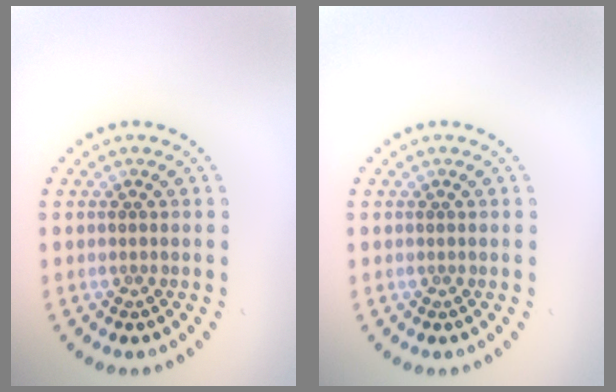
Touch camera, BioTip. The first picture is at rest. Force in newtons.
{"total": 0.0}